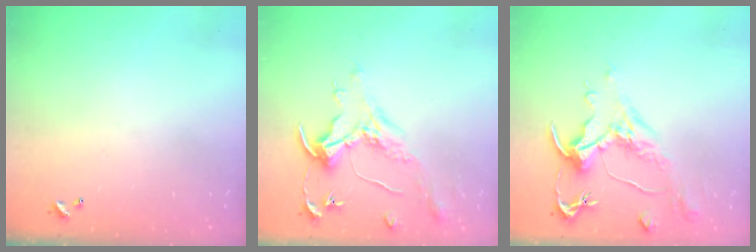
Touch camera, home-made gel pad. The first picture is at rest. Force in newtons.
{"total": 1.5, "press": 1.3, "slide": 0.7}
{"total": 1.6, "press": 0.6, "slide": 1.4}